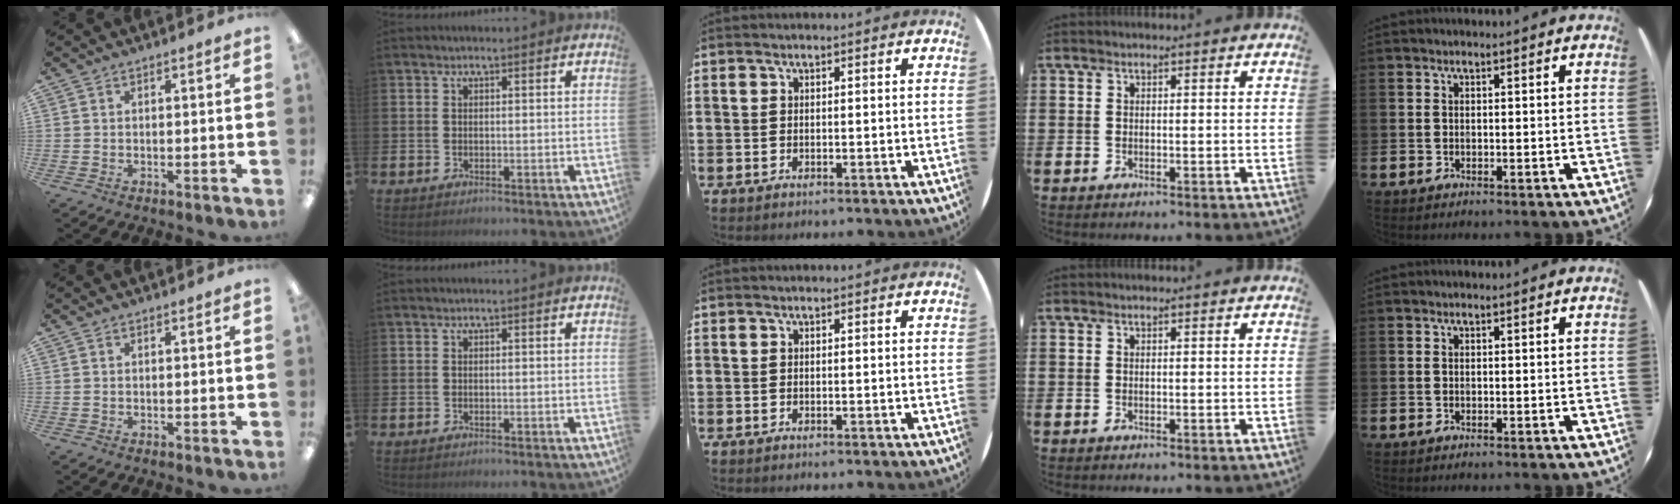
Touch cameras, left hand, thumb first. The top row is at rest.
{}